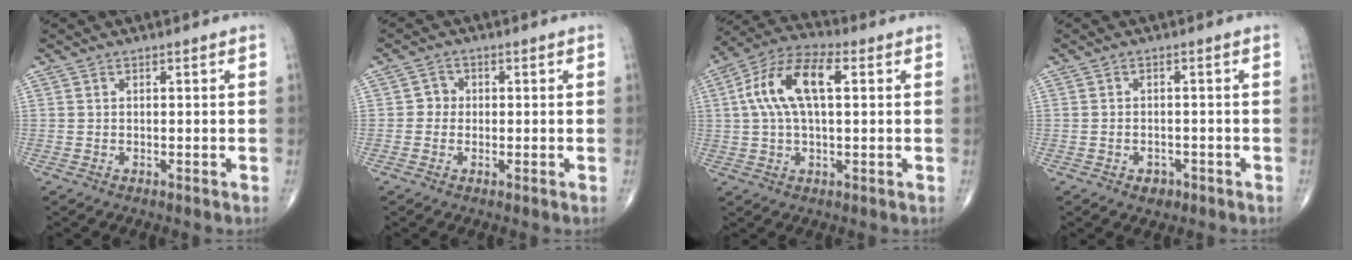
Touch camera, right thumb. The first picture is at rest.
{"total": 2.2, "force": [-0.2, 2.1, 0.7], "torque": [0.006, 0.008, -0.010]}
{"total": 12.8, "force": [2.6, 6.0, 11.0], "torque": [-0.224, 0.031, 0.043]}
{"total": 2.4, "force": [-1.3, 1.8, 1.0], "torque": [-0.007, 0.008, -0.013]}